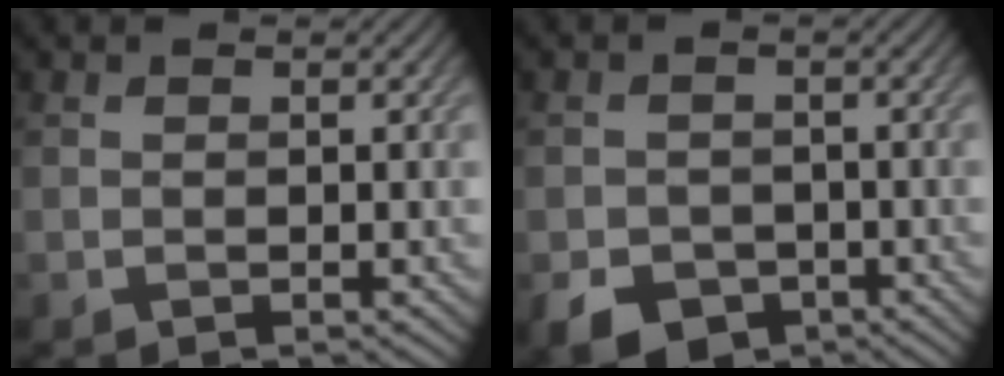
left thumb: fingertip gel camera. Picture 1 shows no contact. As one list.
[{"total": 4.7, "force": [-2.6, 3.4, 1.9], "torque": [-0.035, -0.012, -0.050]}]